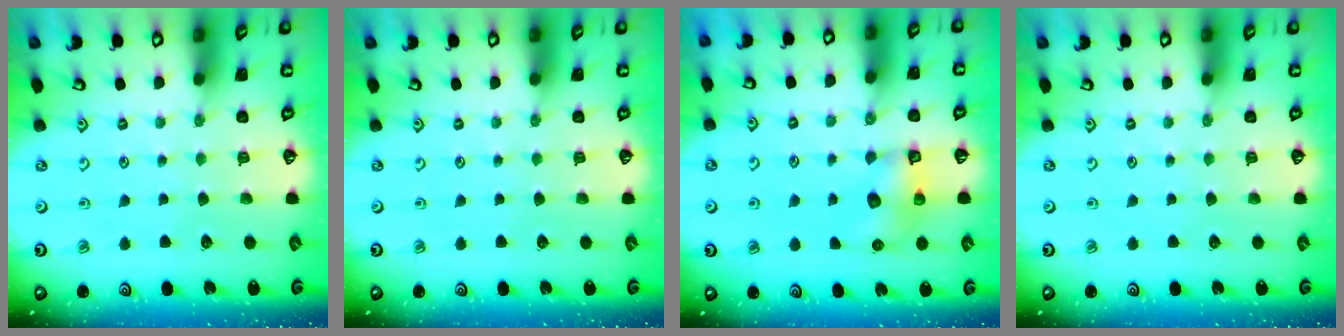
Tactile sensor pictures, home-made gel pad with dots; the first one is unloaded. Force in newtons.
{"total": 0.0}
{"total": 7.2, "press": 7.2, "slide": 0.2}
{"total": 0.0}